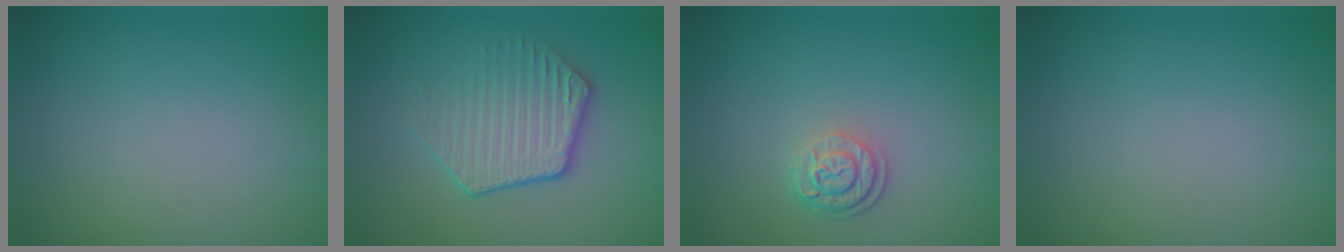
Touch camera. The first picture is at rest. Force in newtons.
{"total": 3.6, "press": 3.2, "slide": 1.6}
{"total": 2.3, "press": 1.8, "slide": 1.4}
{"total": 0.0}